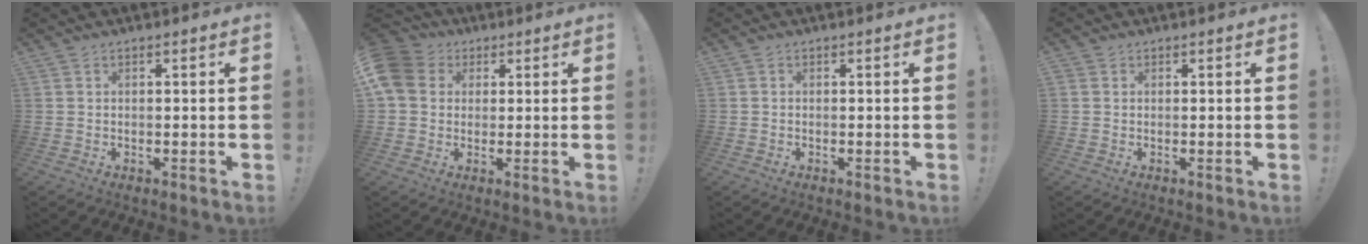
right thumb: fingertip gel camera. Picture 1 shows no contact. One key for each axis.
{"total": 11.0, "fx": 2.4, "fy": 9.4, "fz": 5.3, "tx": -0.085, "ty": 0.002, "tz": 0.049}
{"total": 0.8, "fx": -0.2, "fy": 0.8, "fz": 0.0, "tx": -0.001, "ty": 0.002, "tz": -0.003}
{"total": 0.7, "fx": 0.2, "fy": 0.6, "fz": 0.3, "tx": -0.010, "ty": 0.004, "tz": 0.006}